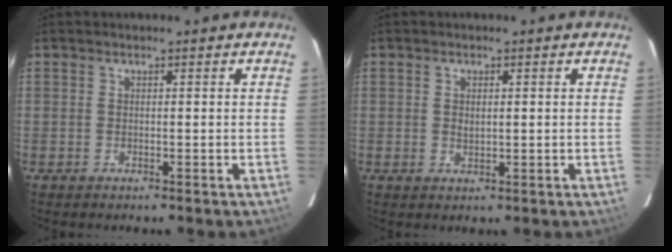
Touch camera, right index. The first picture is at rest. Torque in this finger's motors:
{"motor_torque": [-0.05, 0.07, 0.00, 0.01]}